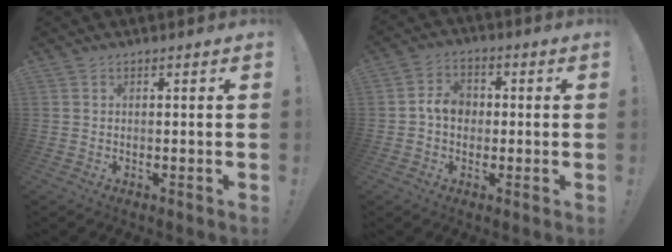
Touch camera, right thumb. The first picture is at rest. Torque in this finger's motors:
{"motor_torque": [0.65, 0.98, -0.06, 0.05, 0.01]}